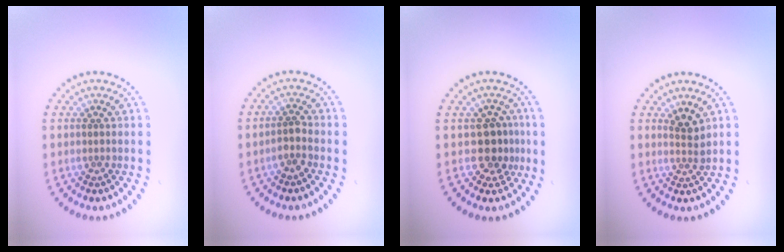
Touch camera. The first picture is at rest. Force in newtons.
{"total": 1.6, "press": 1.3, "slide": 0.9}
{"total": 2.6, "press": 2.3, "slide": 1.3}
{"total": 1.7, "press": 1.3, "slide": 1.1}